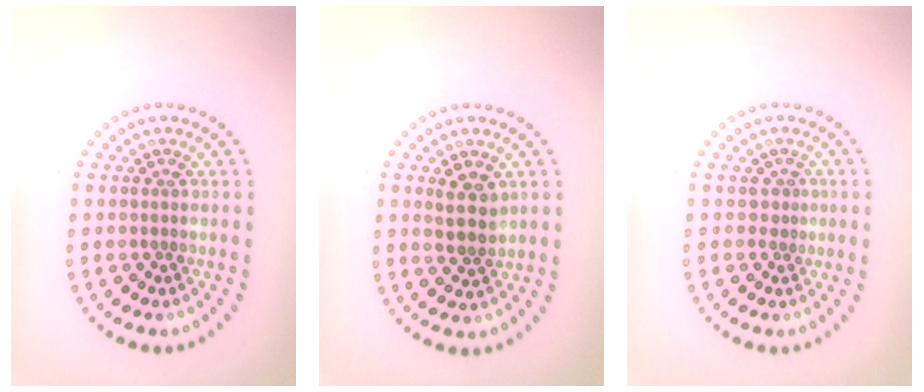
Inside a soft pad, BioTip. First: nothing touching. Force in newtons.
{"total": 2.5, "press": 2.4, "slide": 0.9}
{"total": 0.9, "press": 0.3, "slide": 0.9}